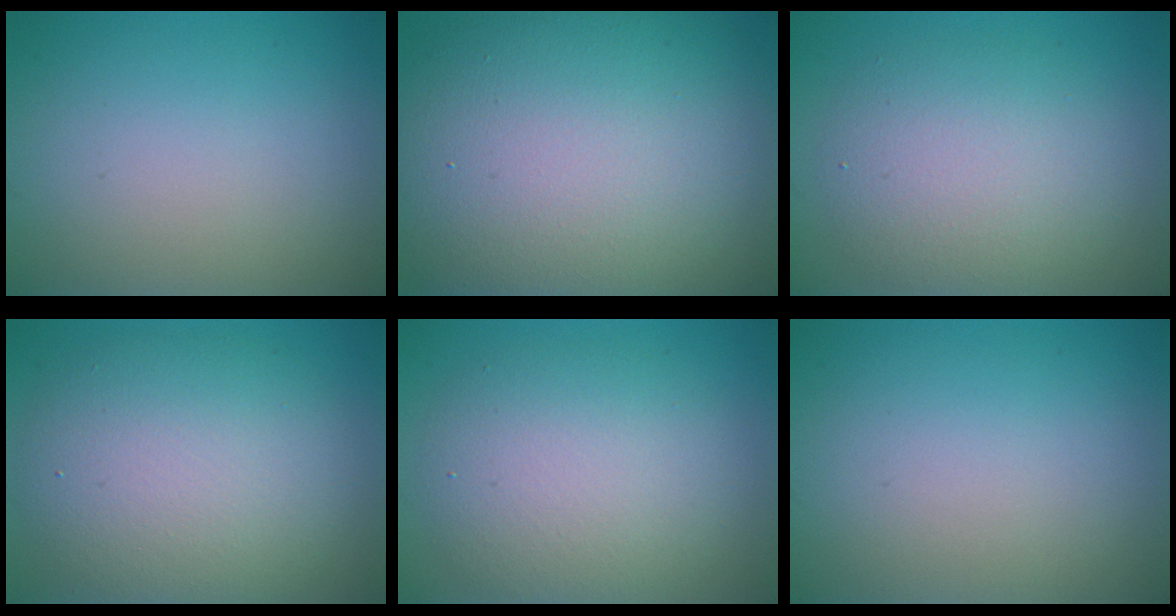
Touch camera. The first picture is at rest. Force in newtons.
{"total": 16.8, "press": 16.7, "slide": 1.2}
{"total": 5.3, "press": 5.2, "slide": 0.5}
{"total": 8.4, "press": 8.4, "slide": 0.5}
{"total": 6.0, "press": 6.0, "slide": 0.4}
{"total": 0.0}